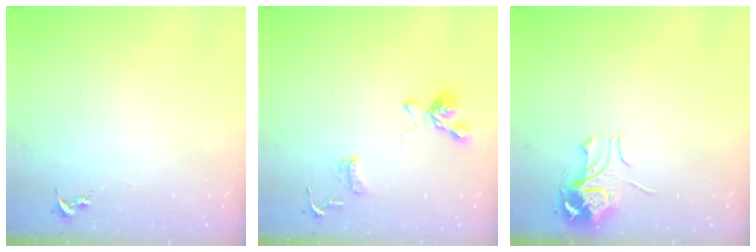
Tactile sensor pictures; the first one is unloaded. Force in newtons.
{"total": 14.7, "press": 14.6, "slide": 1.5}
{"total": 8.3, "press": 8.3, "slide": 0.8}